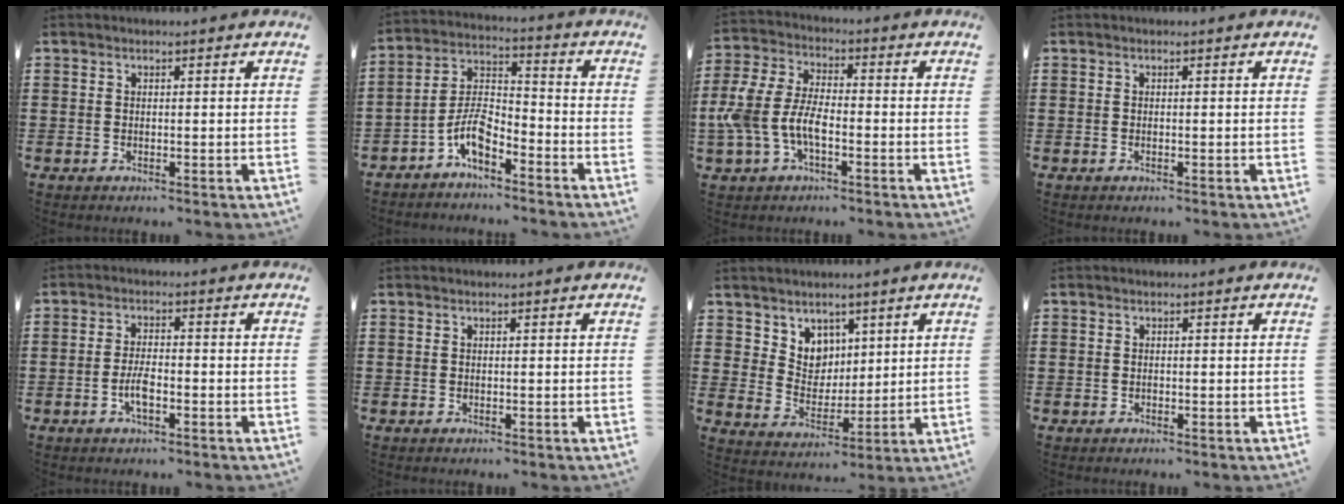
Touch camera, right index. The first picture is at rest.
{"total": 6.9, "force": [-4.6, 2.8, 4.2], "torque": [-0.102, 0.003, -0.094]}
{"total": 7.6, "force": [-2.7, 4.1, 5.8], "torque": [-0.156, -0.003, -0.060]}
{"total": 0.0}
{"total": 3.7, "force": [-1.4, 1.3, 3.2], "torque": [-0.078, -0.003, -0.032]}
{"total": 0.0}
{"total": 5.9, "force": [3.8, 4.5, 0.4], "torque": [-0.038, -0.006, 0.073]}
{"total": 0.6, "force": [-0.2, 0.6, 0.1], "torque": [-0.002, 0.004, -0.006]}